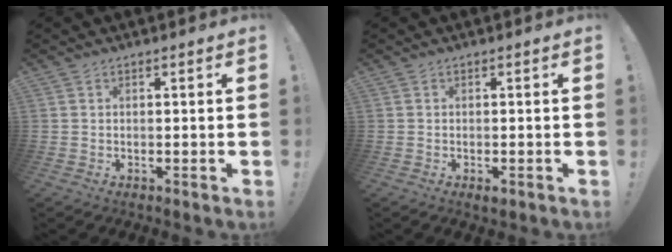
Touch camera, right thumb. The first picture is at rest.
{"total": 1.2, "force": [-0.7, 0.4, 0.8], "torque": [-0.017, 0.005, -0.011]}